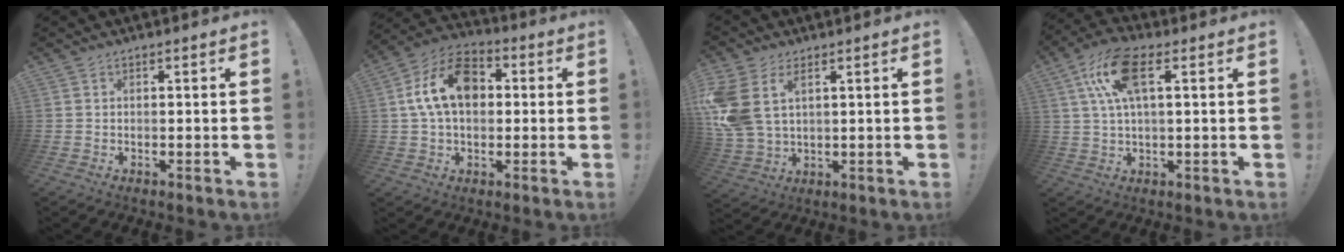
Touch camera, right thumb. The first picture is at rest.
{"total": 15.9, "force": [2.8, 10.9, 11.2], "torque": [-0.193, 0.012, 0.055]}
{"total": 11.1, "force": [4.5, 7.0, 7.4], "torque": [-0.155, -0.017, 0.089]}
{"total": 12.9, "force": [4.0, 5.2, 11.1], "torque": [-0.222, 0.004, 0.073]}